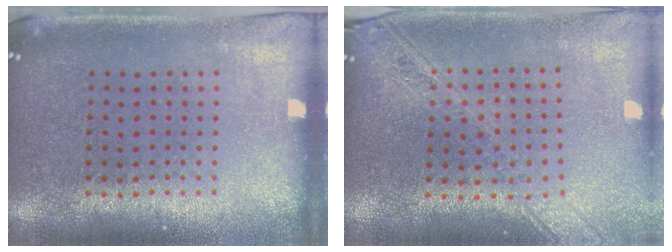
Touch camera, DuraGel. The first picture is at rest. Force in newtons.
{"total": 2.3, "press": 1.9, "slide": 1.2}